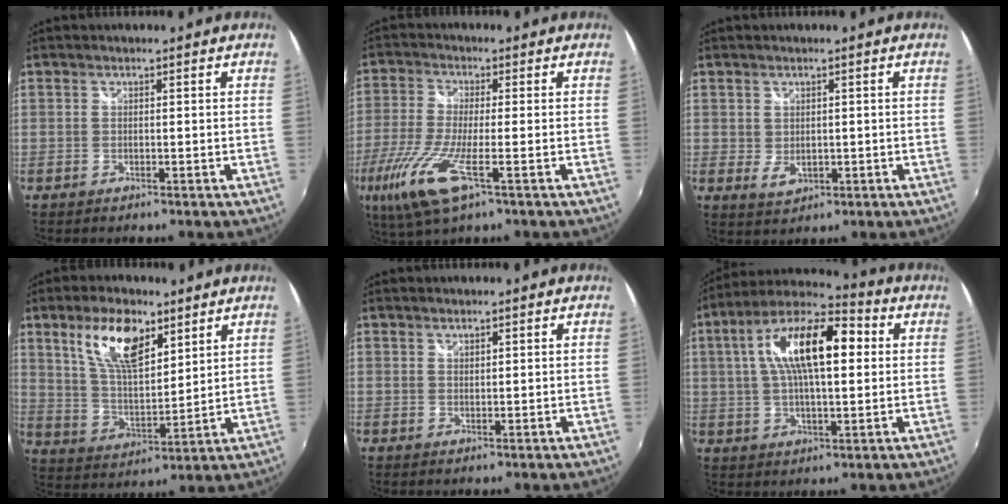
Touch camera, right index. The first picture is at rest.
{"total": 12.9, "force": [-6.0, 2.3, 11.3], "torque": [-0.252, -0.039, -0.115]}
{"total": 3.0, "force": [0.4, 2.5, 1.6], "torque": [-0.025, -0.003, 0.010]}
{"total": 12.9, "force": [7.1, 5.4, 9.3], "torque": [-0.169, 0.011, 0.141]}
{"total": 0.8, "force": [0.7, 0.3, 0.3], "torque": [-0.002, 0.000, 0.012]}
{"total": 16.9, "force": [3.5, 6.5, 15.2], "torque": [-0.273, 0.027, 0.047]}